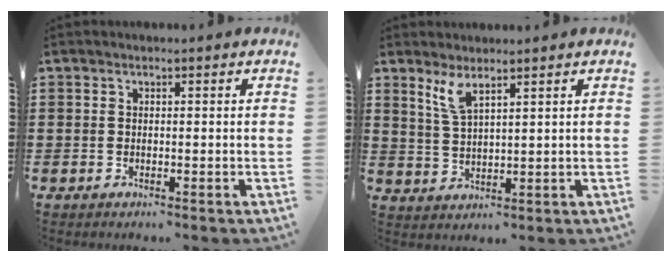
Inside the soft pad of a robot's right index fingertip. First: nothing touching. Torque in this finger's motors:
{"motor_torque": [0.25, 0.09, 0.12, 0.10]}